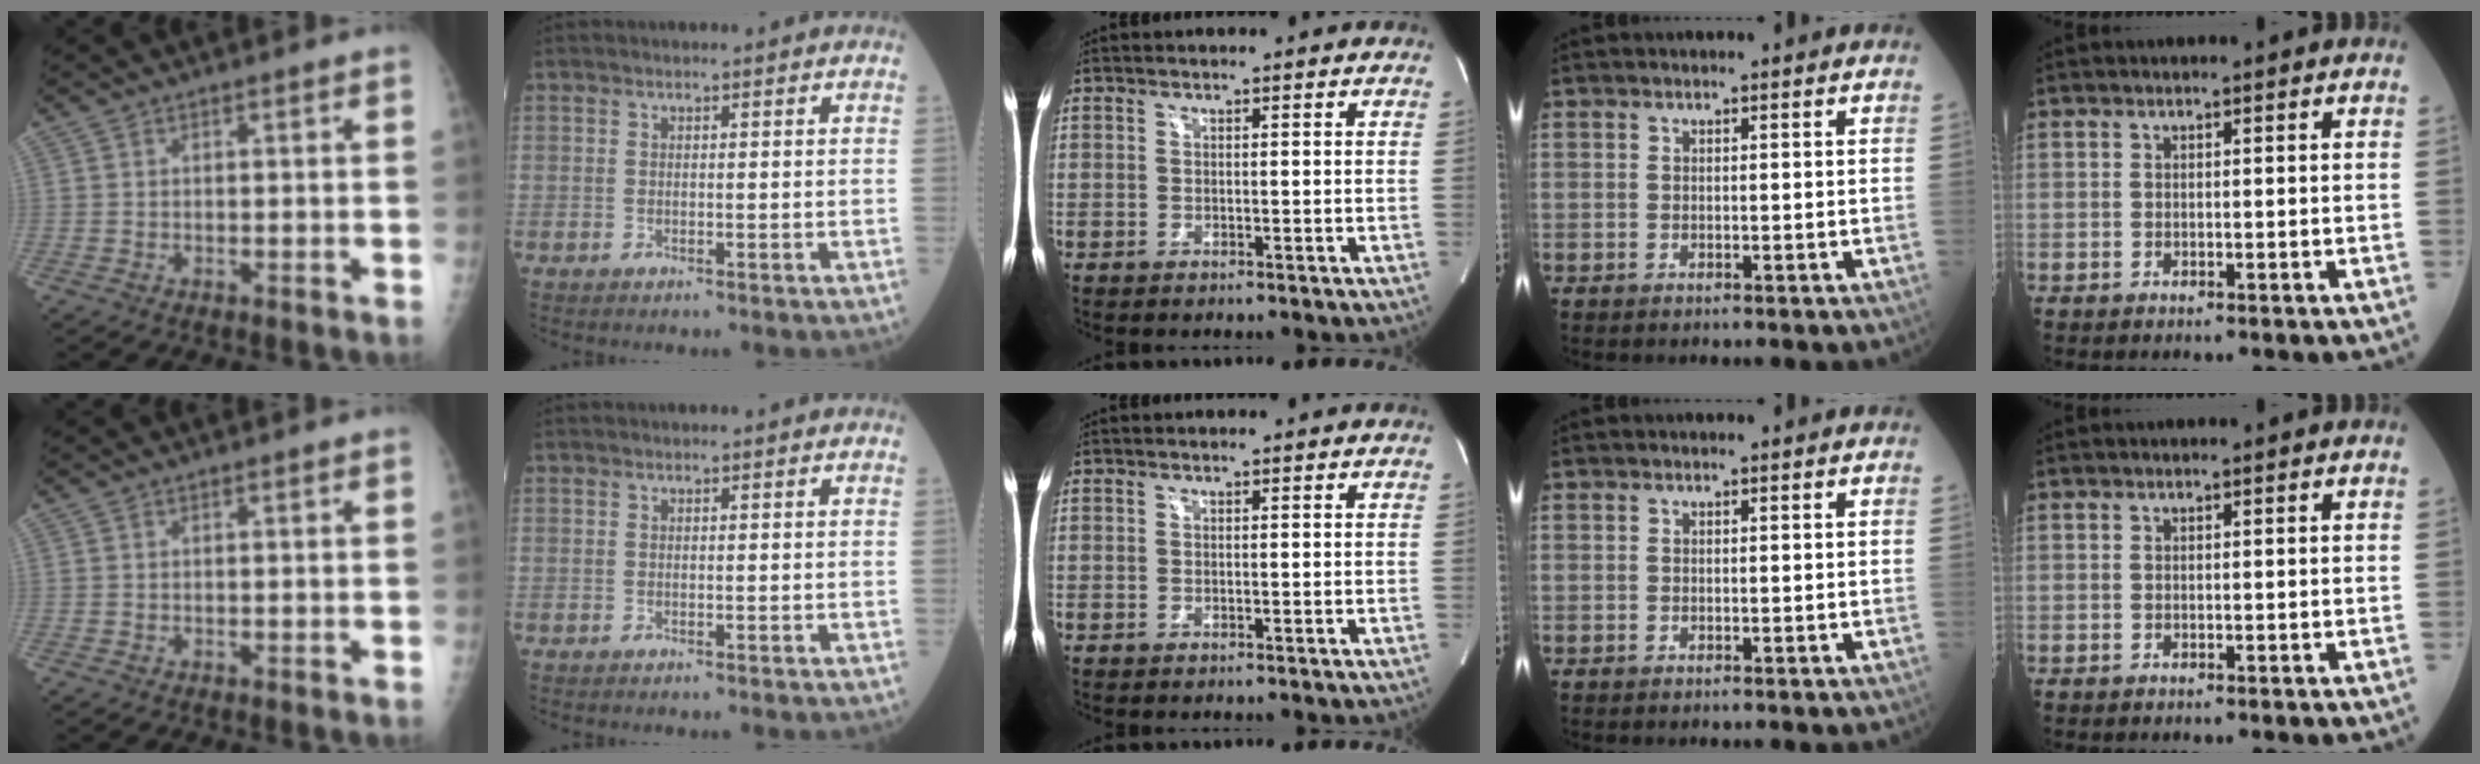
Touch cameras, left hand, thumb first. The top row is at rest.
{}